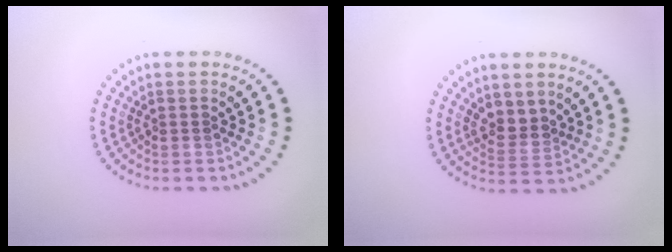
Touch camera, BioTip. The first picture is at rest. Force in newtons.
{"total": 2.2, "press": 1.9, "slide": 1.2}